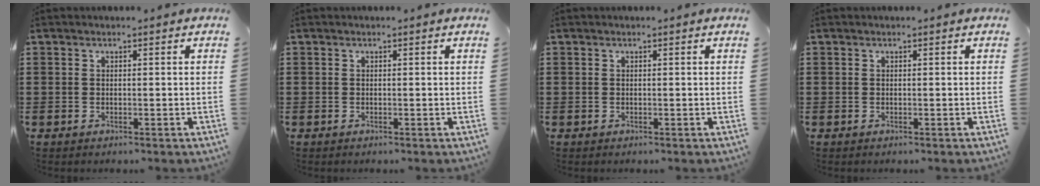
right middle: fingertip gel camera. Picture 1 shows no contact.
{"total": 0.0}
{"total": 0.0}
{"total": 0.0}